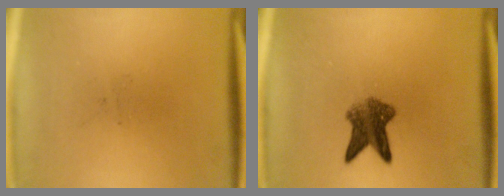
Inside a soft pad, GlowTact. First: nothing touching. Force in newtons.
{"total": 5.7}